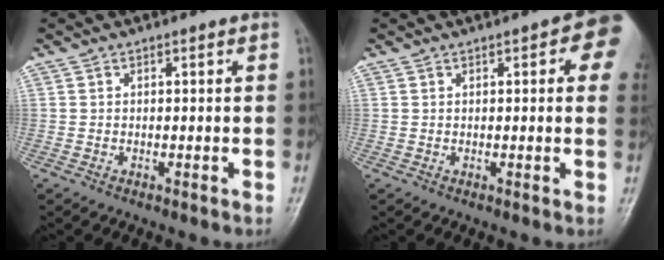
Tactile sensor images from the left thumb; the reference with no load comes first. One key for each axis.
{"total": 8.1, "fx": 2.8, "fy": 2.6, "fz": 7.2, "tx": -0.065, "ty": -0.001, "tz": 0.024}